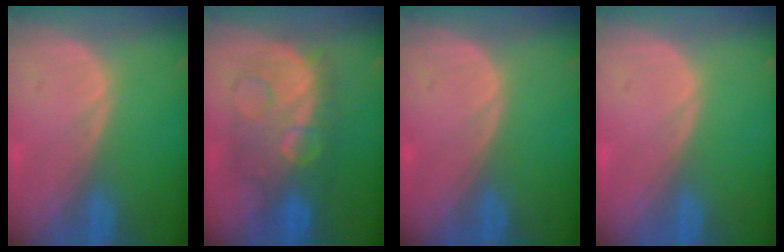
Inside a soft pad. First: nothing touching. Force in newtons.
{"total": 9.5, "press": 9.5, "slide": 0.4}
{"total": 0.0}
{"total": 0.0}